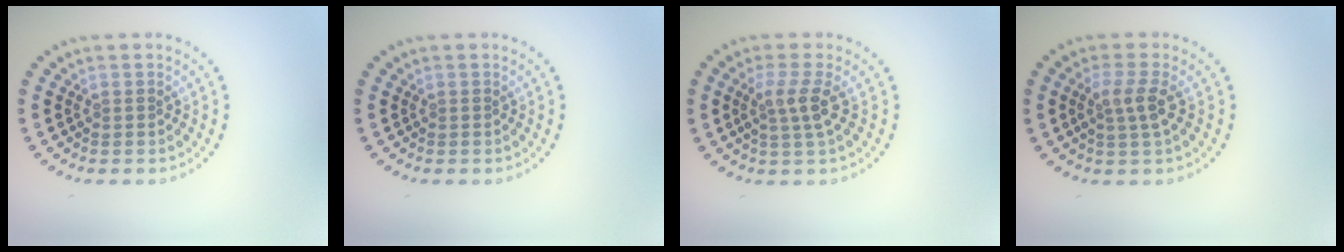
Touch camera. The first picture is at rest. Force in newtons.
{"total": 0.0}
{"total": 2.5, "press": 2.0, "slide": 1.5}
{"total": 2.4, "press": 2.2, "slide": 1.1}